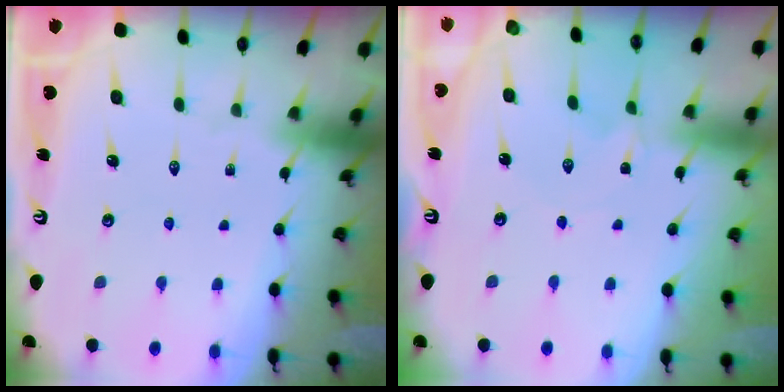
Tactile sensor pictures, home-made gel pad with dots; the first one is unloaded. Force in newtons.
{"total": 0.0}